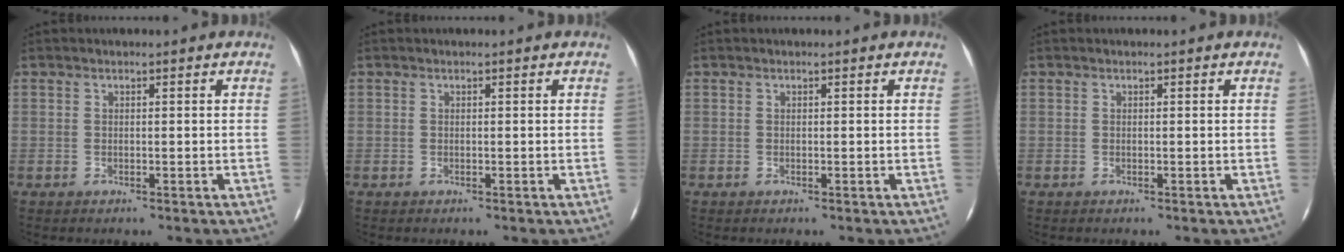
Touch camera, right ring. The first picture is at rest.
{"total": 0.0}
{"total": 0.0}
{"total": 0.0}